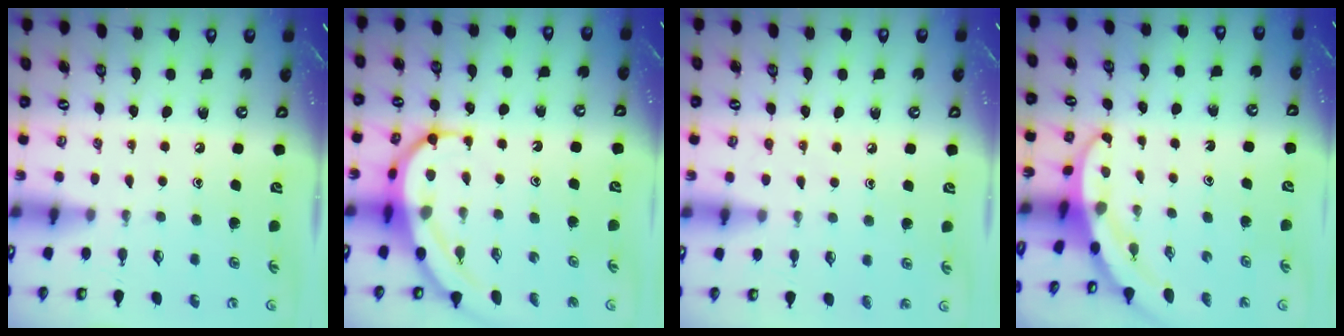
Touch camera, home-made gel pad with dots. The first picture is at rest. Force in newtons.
{"total": 8.8, "press": 8.8, "slide": 0.6}
{"total": 5.7, "press": 5.6, "slide": 1.2}
{"total": 3.4, "press": 3.4, "slide": 0.2}